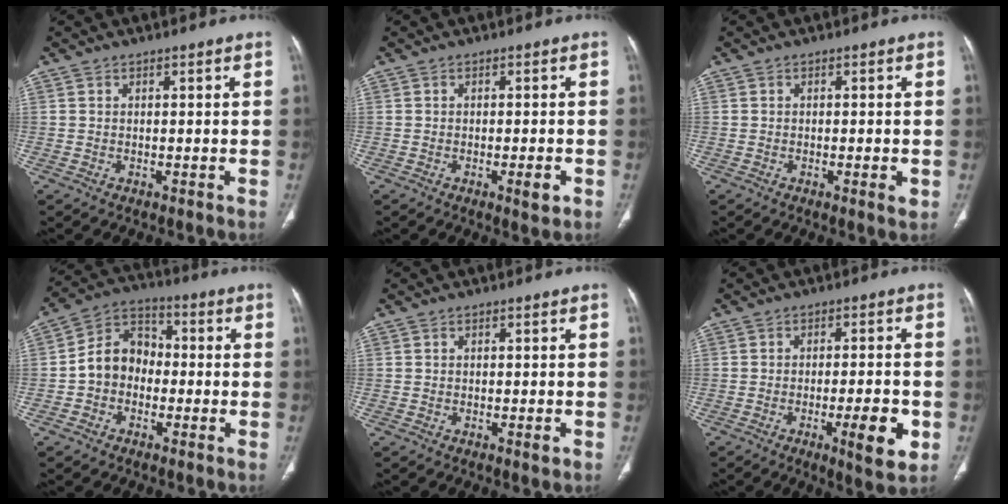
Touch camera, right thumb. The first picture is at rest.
{"total": 2.9, "force": [-1.2, 0.6, 2.6], "torque": [-0.035, -0.003, -0.016]}
{"total": 2.3, "force": [-0.6, 0.4, 2.2], "torque": [-0.035, -0.006, -0.009]}
{"total": 9.1, "force": [-1.5, 7.4, 4.9], "torque": [-0.061, 0.038, -0.044]}
{"total": 1.2, "force": [-0.6, 0.2, 1.1], "torque": [-0.016, -0.003, -0.008]}
{"total": 8.8, "force": [-3.0, 1.8, 8.1], "torque": [-0.112, 0.001, -0.039]}